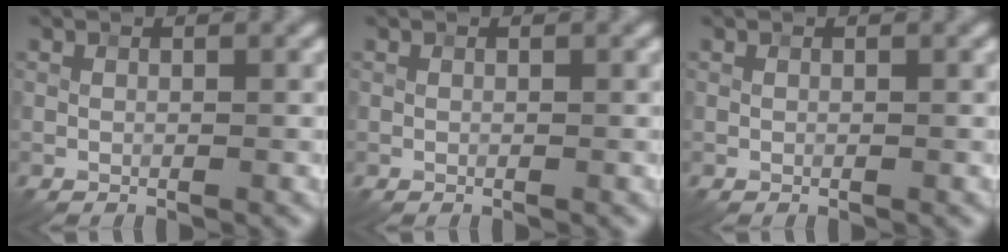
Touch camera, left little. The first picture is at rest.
{"total": 0.0}
{"total": 0.0}